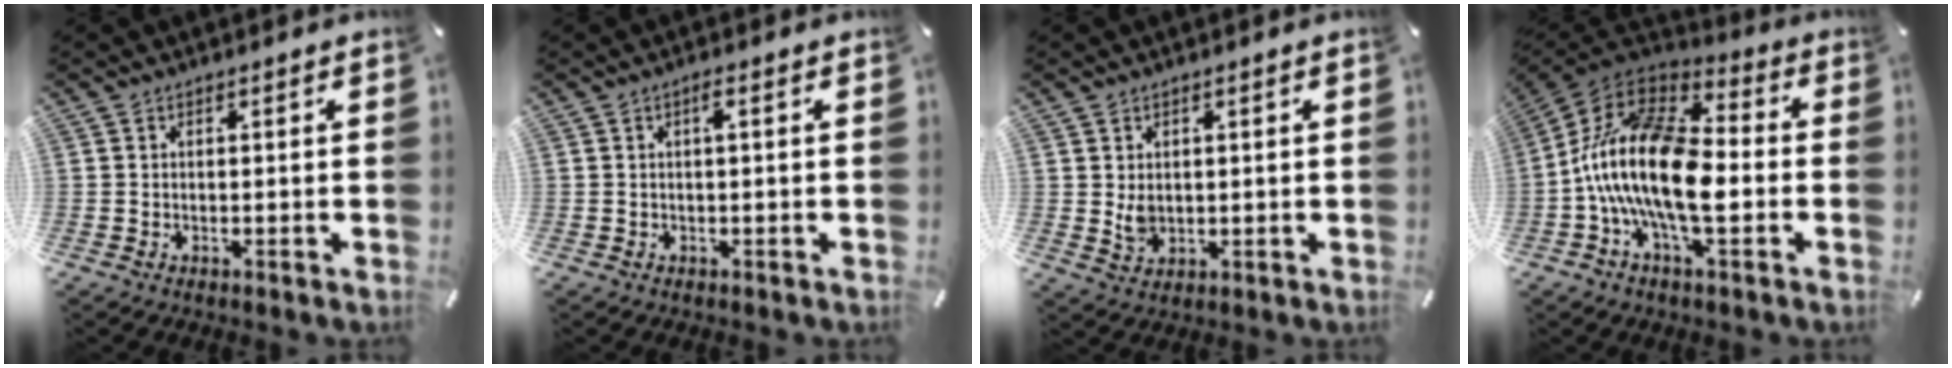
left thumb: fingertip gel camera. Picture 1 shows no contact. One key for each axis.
{"total": 1.7, "fx": 0.2, "fy": 0.3, "fz": 1.7, "tx": -0.033, "ty": 0.002, "tz": 0.002}
{"total": 3.6, "fx": 0.8, "fy": 2.9, "fz": 1.9, "tx": -0.029, "ty": -0.007, "tz": 0.011}
{"total": 19.3, "fx": -5.0, "fy": 9.3, "fz": 16.1, "tx": -0.334, "ty": 0.017, "tz": -0.089}